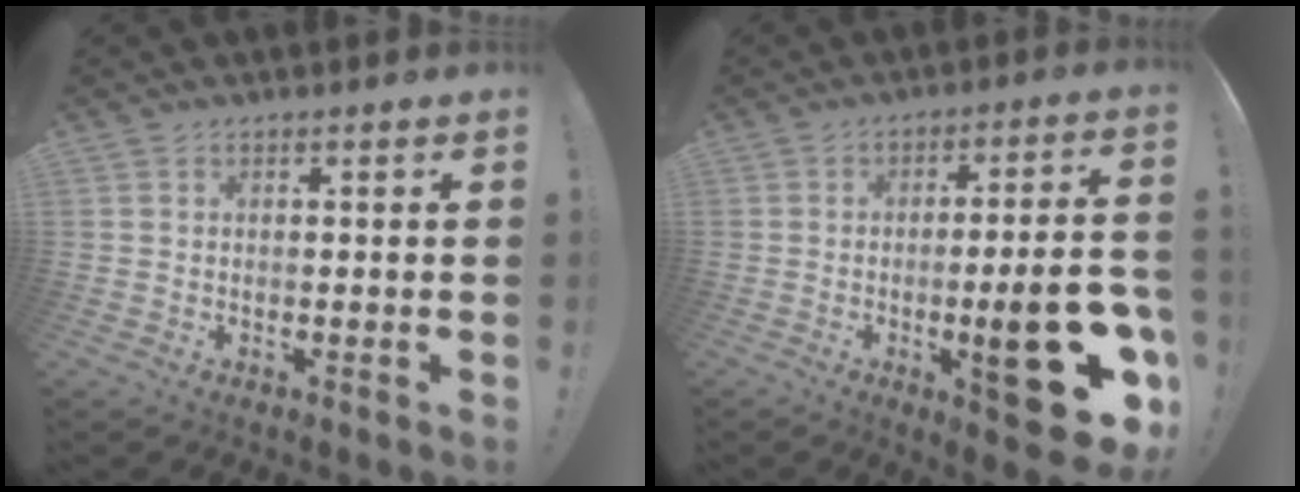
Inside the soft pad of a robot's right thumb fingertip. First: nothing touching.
{"total": 21.1, "force": [-6.4, 5.5, 19.3], "torque": [-0.254, 0.017, -0.086]}